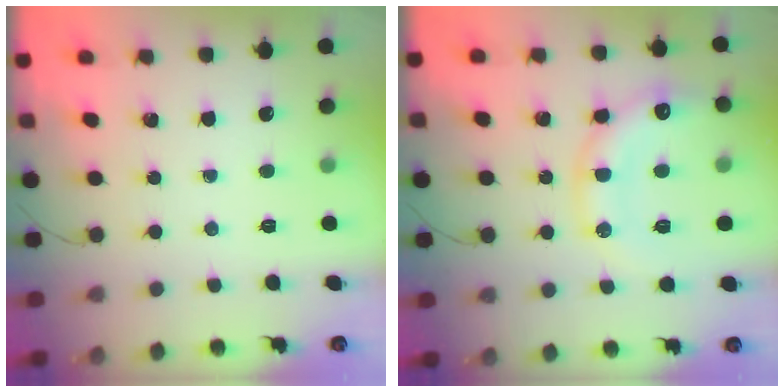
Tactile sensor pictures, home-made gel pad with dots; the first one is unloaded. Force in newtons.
{"total": 14.7, "press": 14.6, "slide": 1.5}